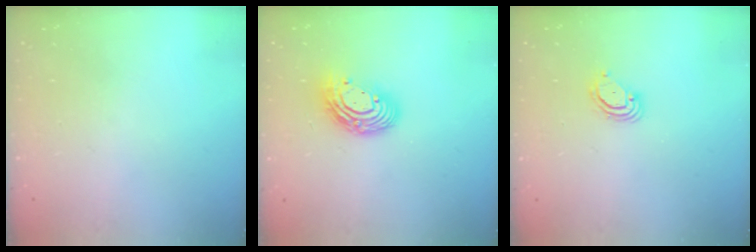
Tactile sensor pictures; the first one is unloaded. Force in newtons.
{"total": 11.7, "press": 11.7, "slide": 0.9}
{"total": 3.5, "press": 3.5, "slide": 0.3}